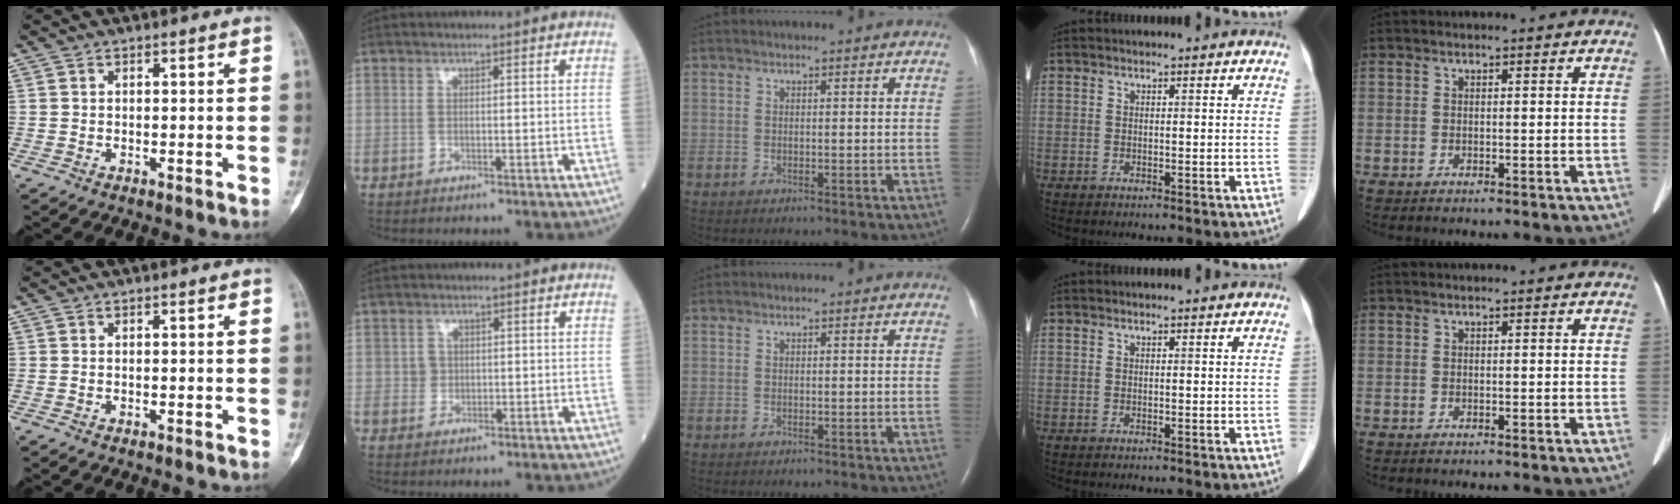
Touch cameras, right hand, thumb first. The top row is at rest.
{"index": {"total": 1.5, "force": [0.0, 1.5, 0.1], "torque": [0.001, 0.004, 0.000]}}